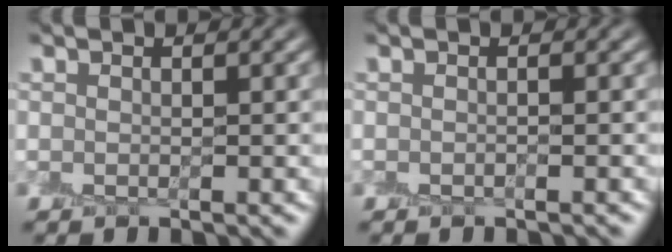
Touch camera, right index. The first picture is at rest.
{"total": 0.5, "force": [-0.4, -0.2, 0.1], "torque": [-0.002, -0.005, -0.007]}